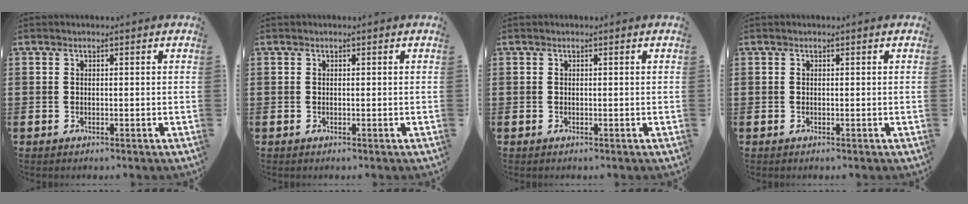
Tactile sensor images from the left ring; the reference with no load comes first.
{"total": 0.0}
{"total": 0.0}
{"total": 0.0}